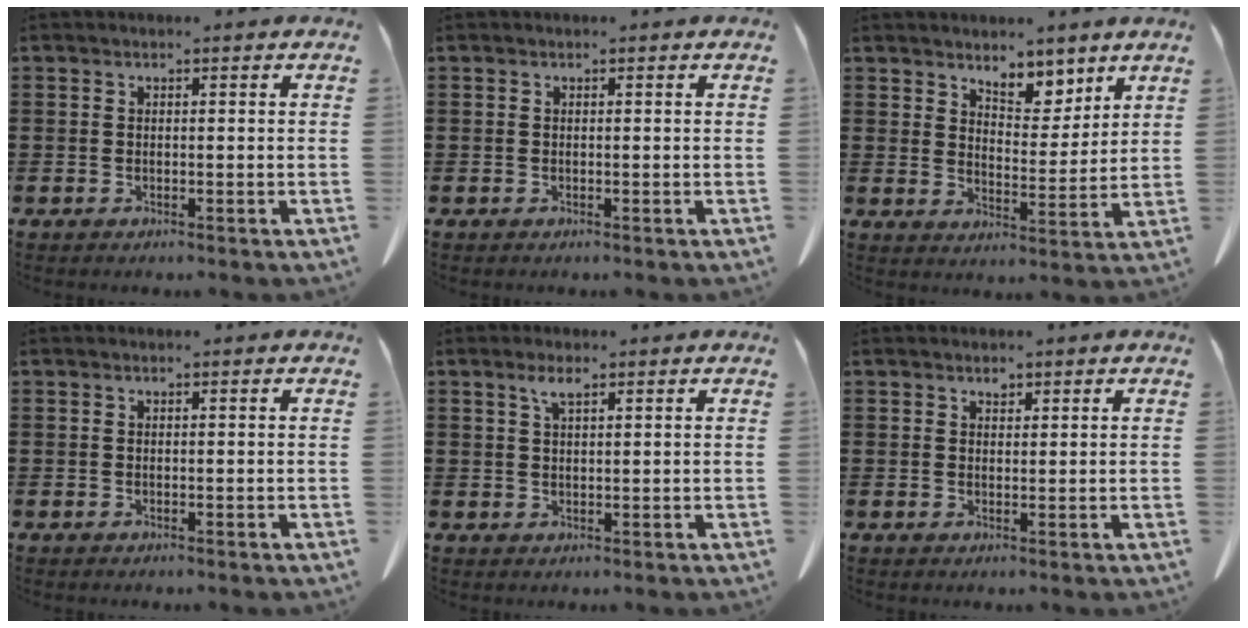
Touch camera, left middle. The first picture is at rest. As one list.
[{"total": 0.0}, {"total": 5.4, "force": [4.9, 2.1, 1.0], "torque": [-0.023, -0.027, 0.088]}, {"total": 0.0}, {"total": 2.6, "force": [1.6, 0.8, 1.8], "torque": [-0.042, 0.002, 0.030]}, {"total": 1.3, "force": [1.1, 0.6, 0.3], "torque": [0.000, -0.005, 0.021]}]